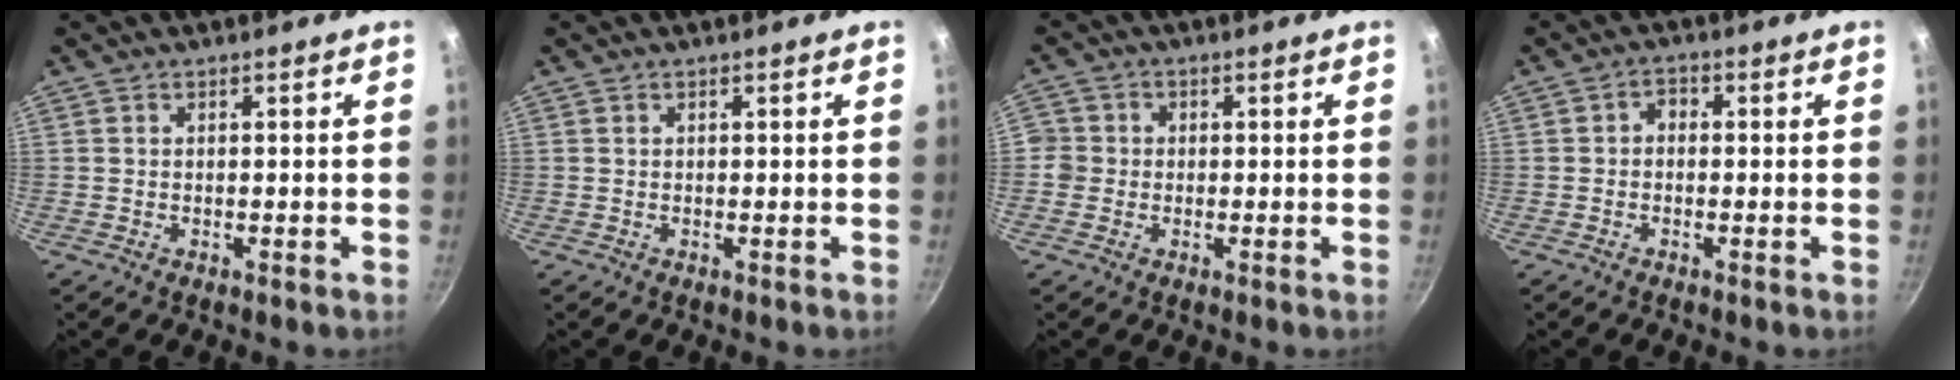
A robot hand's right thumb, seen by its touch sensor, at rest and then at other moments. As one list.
[{"total": 0.0}, {"total": 3.5, "force": [-0.3, 3.5, 0.6], "torque": [0.012, 0.009, -0.012]}, {"total": 2.1, "force": [-0.2, 1.6, 1.4], "torque": [-0.011, 0.011, -0.014]}]